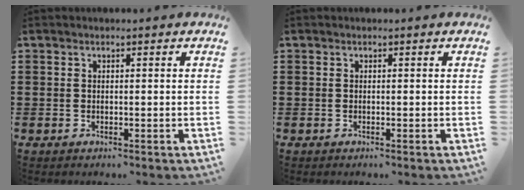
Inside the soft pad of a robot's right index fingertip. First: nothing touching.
{"total": 0.0}